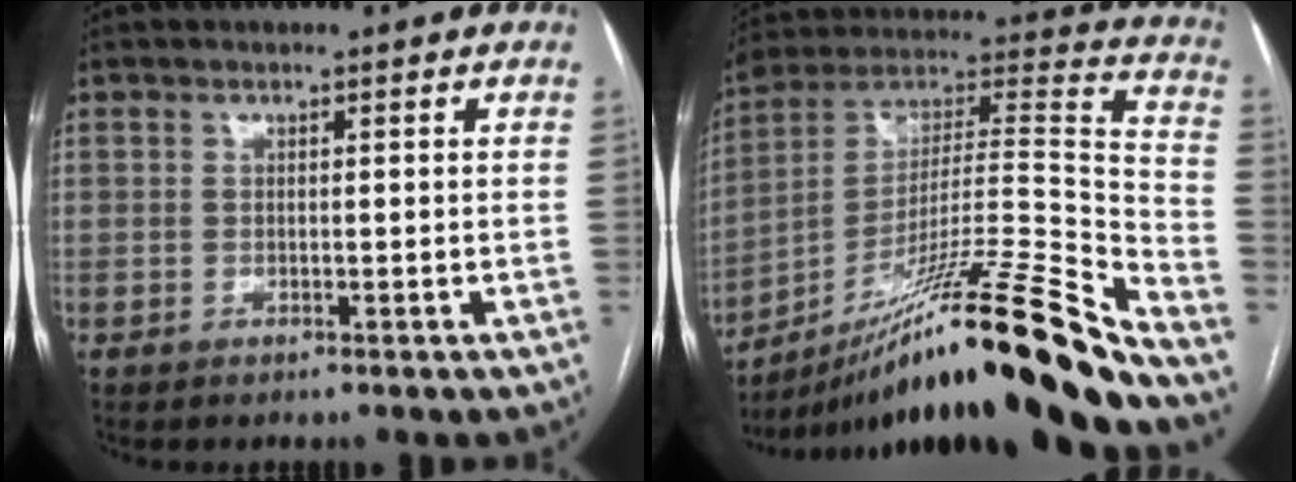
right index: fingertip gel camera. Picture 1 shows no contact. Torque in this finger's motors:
{"motor_torque": [1.27, -0.88, 0.51, 0.21]}